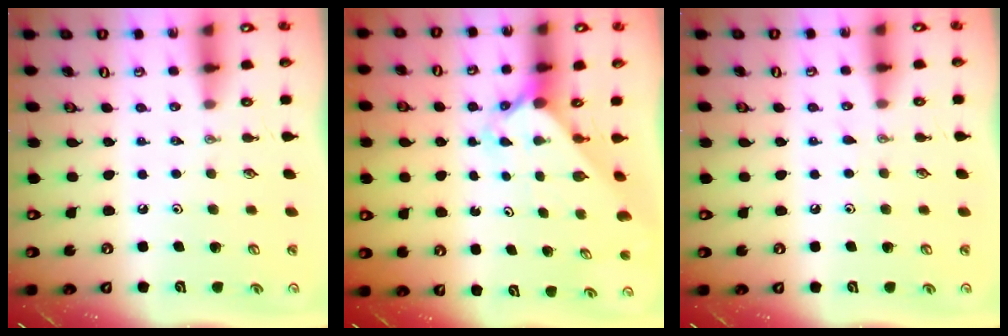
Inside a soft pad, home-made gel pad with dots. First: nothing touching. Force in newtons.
{"total": 2.4, "press": 2.4, "slide": 0.2}
{"total": 3.7, "press": 3.7, "slide": 0.5}